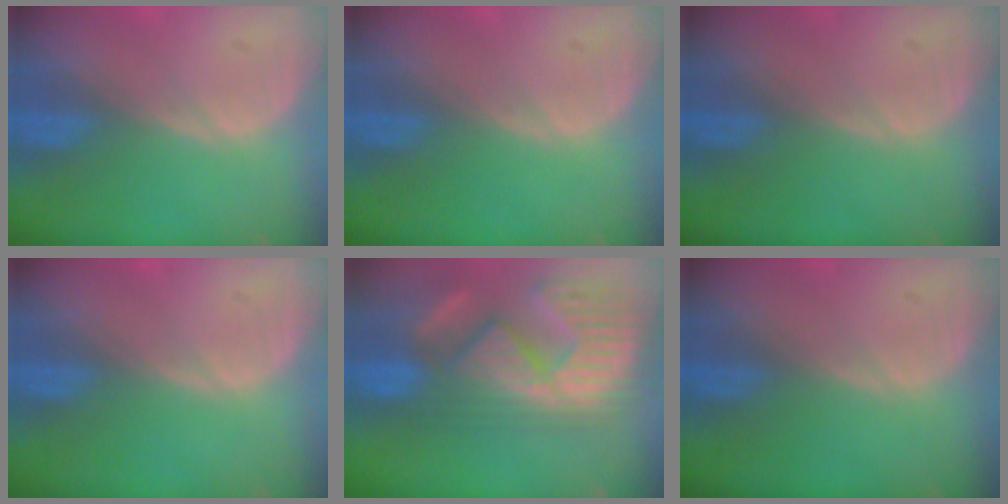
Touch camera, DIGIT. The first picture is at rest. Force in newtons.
{"total": 0.0}
{"total": 0.0}
{"total": 0.0}
{"total": 13.8, "press": 12.2, "slide": 6.4}
{"total": 0.0}